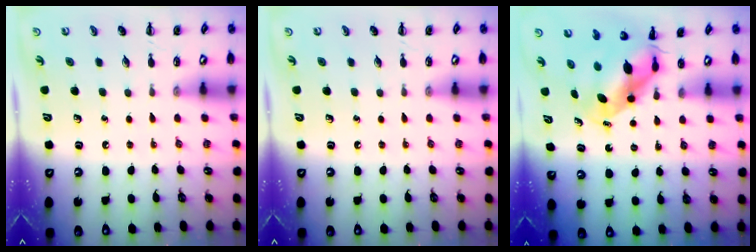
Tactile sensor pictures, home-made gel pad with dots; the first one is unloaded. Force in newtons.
{"total": 0.0}
{"total": 5.8, "press": 5.6, "slide": 1.3}